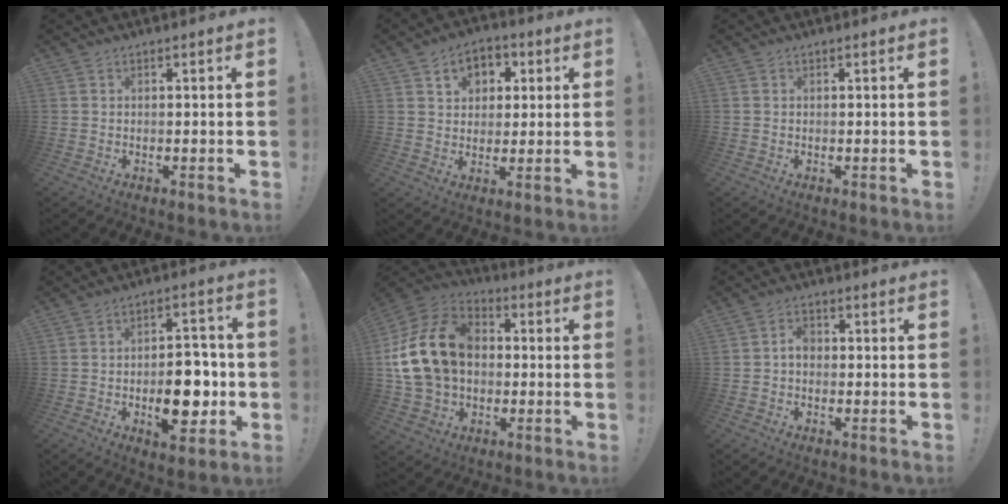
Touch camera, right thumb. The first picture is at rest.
{"total": 7.9, "force": [2.8, 6.7, 3.2], "torque": [-0.035, -0.012, 0.053]}
{"total": 0.0}
{"total": 13.9, "force": [-3.1, 7.8, 11.1], "torque": [-0.144, 0.016, -0.048]}
{"total": 21.5, "force": [2.5, 16.4, 13.6], "torque": [-0.229, 0.013, 0.061]}
{"total": 3.5, "force": [-0.5, 2.5, 2.4], "torque": [-0.040, 0.008, -0.011]}